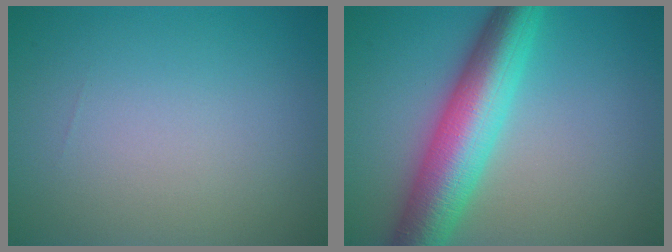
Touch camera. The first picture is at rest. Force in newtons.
{"total": 8.8, "press": 8.8, "slide": 0.0}